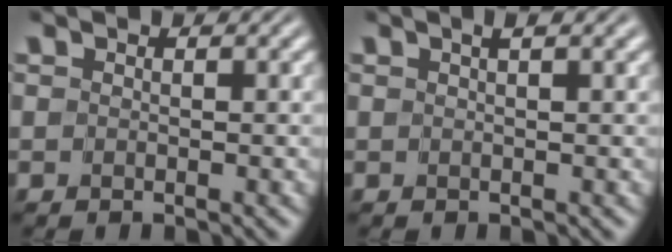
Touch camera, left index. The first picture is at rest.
{"total": 1.5, "force": [0.9, 0.1, 1.2], "torque": [-0.012, -0.005, 0.010]}